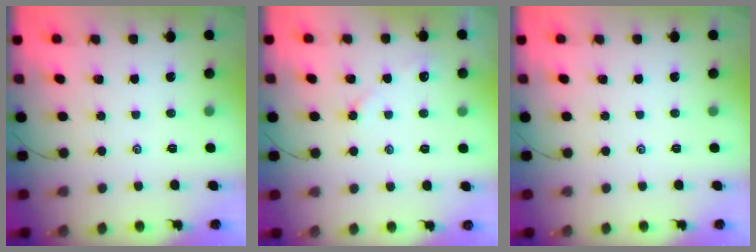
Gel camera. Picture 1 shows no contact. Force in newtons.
{"total": 4.1, "press": 4.1, "slide": 0.6}
{"total": 0.0}